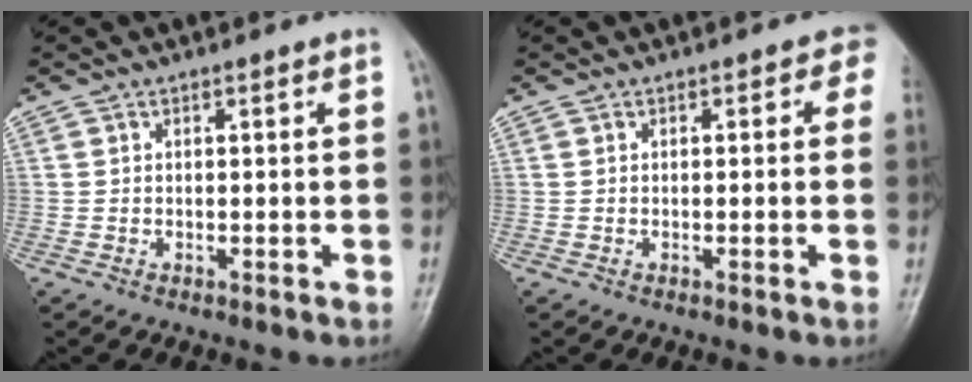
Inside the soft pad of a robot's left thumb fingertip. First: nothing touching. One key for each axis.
{"total": 2.0, "fx": 0.4, "fy": 1.4, "fz": 1.3, "tx": 0.014, "ty": 0.006, "tz": -0.009}